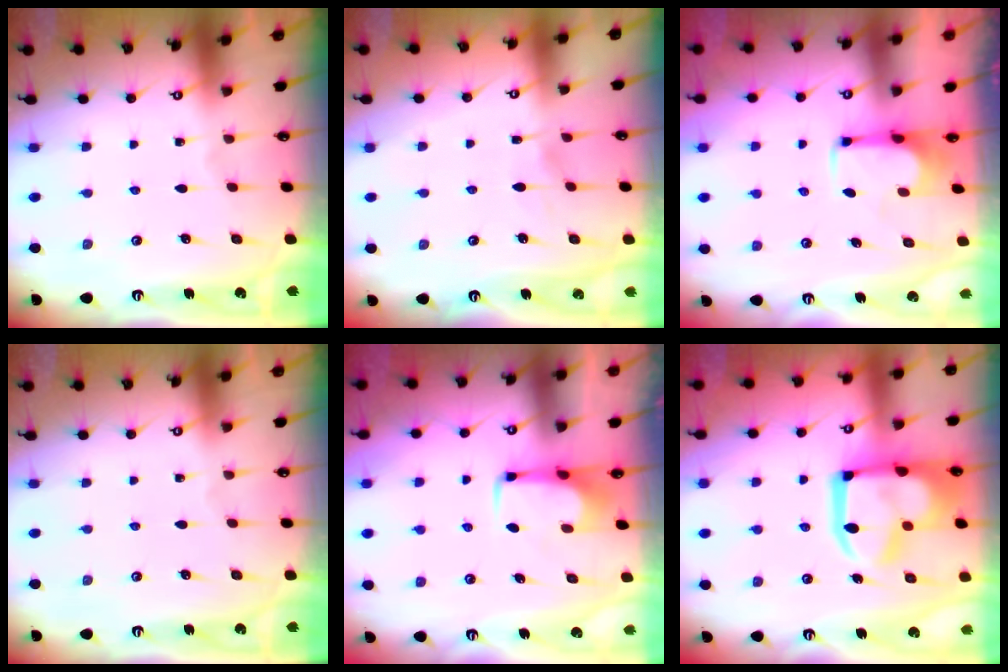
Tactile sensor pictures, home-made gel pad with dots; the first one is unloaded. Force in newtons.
{"total": 3.2, "press": 3.2, "slide": 0.4}
{"total": 3.6, "press": 3.5, "slide": 0.7}
{"total": 0.0}
{"total": 1.7, "press": 1.6, "slide": 0.5}
{"total": 18.6, "press": 18.5, "slide": 1.9}